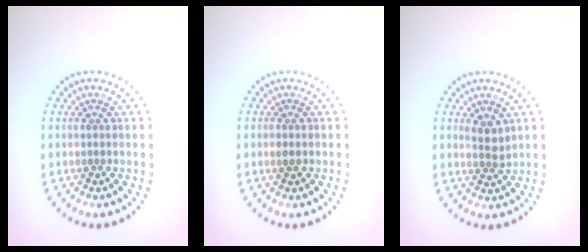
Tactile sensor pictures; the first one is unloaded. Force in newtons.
{"total": 0.7, "press": 0.7, "slide": 0.0}
{"total": 1.8, "press": 1.5, "slide": 1.0}